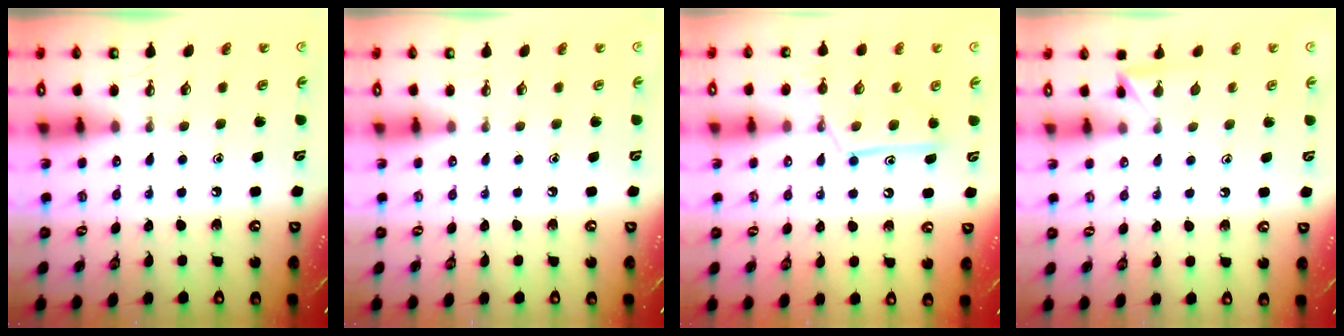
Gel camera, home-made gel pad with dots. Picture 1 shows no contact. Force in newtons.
{"total": 0.0}
{"total": 11.2, "press": 11.2, "slide": 0.6}
{"total": 3.9, "press": 3.9, "slide": 0.3}